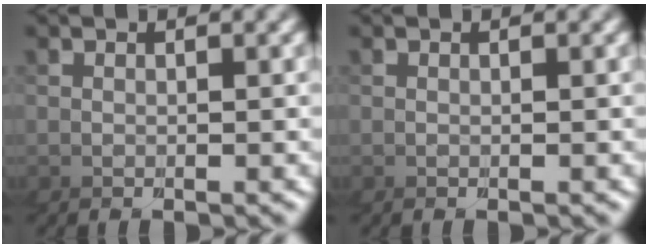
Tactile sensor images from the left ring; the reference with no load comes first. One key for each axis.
{"total": 0.0}